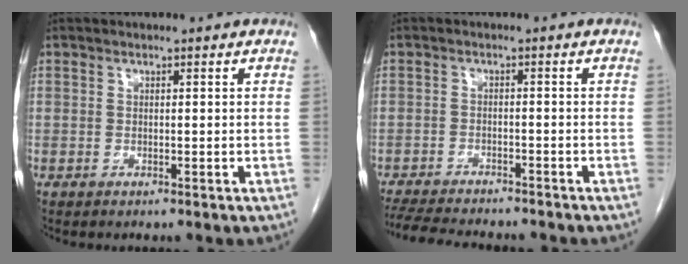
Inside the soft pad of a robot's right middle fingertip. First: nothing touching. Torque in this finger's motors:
{"motor_torque": [0.97, -0.83, 0.08, 0.04]}